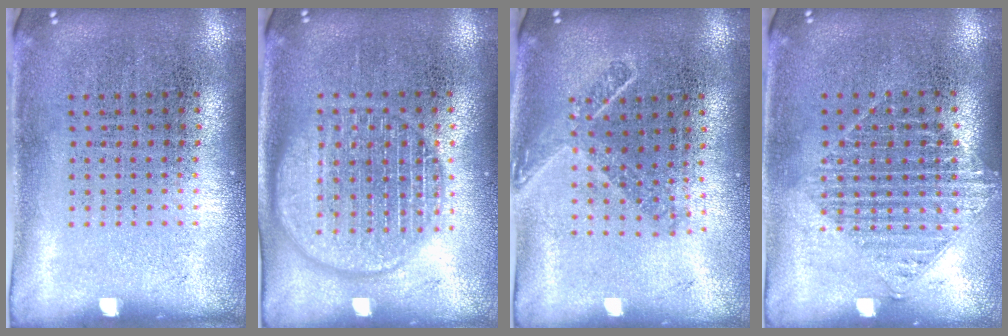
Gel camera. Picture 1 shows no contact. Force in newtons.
{"total": 3.0, "press": 3.0, "slide": 0.3}
{"total": 1.7, "press": 1.3, "slide": 1.1}
{"total": 1.2, "press": 1.1, "slide": 0.5}